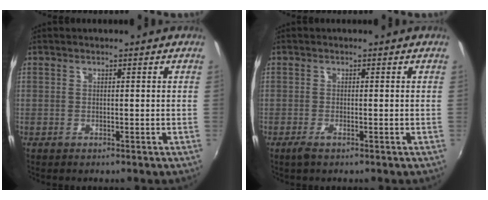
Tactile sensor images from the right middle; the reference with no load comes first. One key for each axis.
{"total": 1.8, "fx": -1.1, "fy": 0.1, "fz": 1.4, "tx": -0.028, "ty": -0.006, "tz": -0.021}